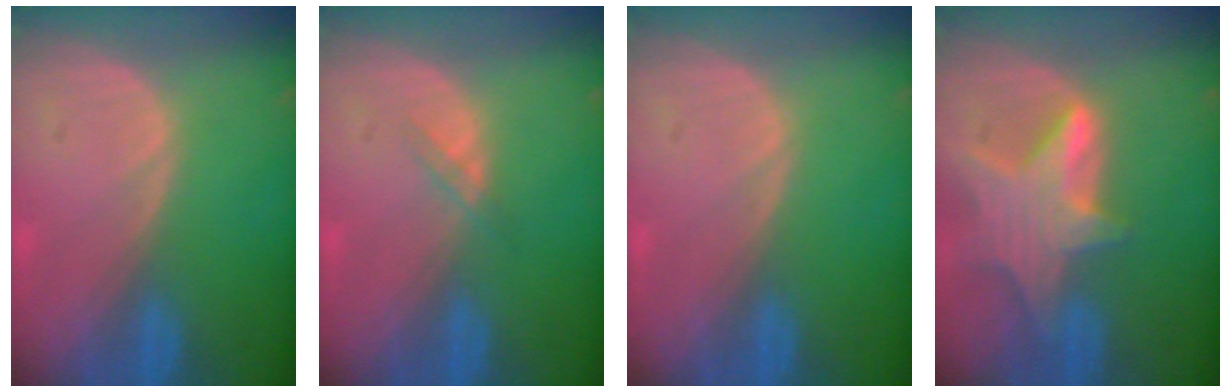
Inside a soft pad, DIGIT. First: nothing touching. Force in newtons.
{"total": 1.3, "press": 1.3, "slide": 0.2}
{"total": 0.0}
{"total": 8.0, "press": 7.2, "slide": 3.4}